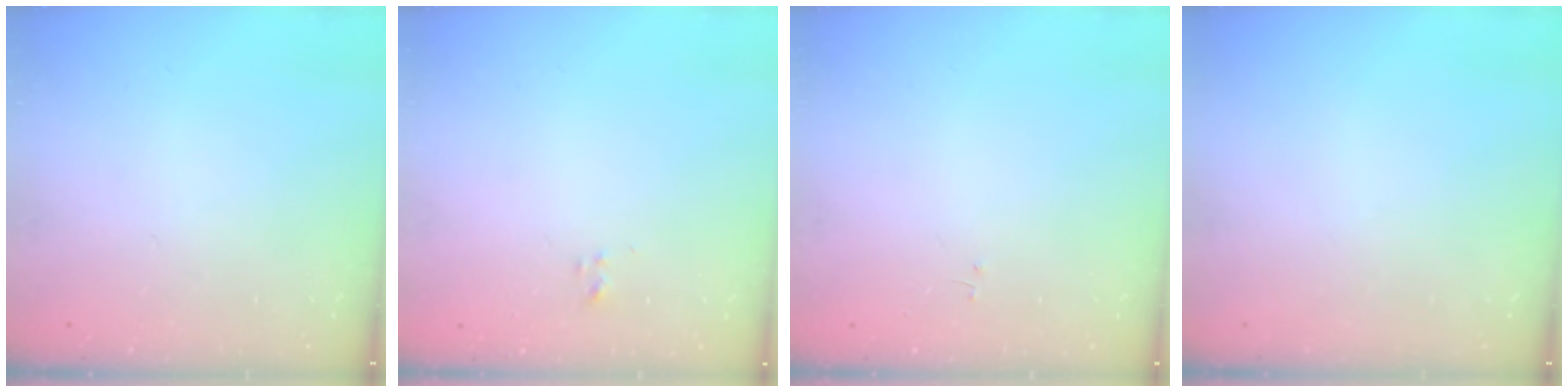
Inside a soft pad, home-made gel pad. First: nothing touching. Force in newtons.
{"total": 1.8, "press": 1.7, "slide": 0.3}
{"total": 0.0}
{"total": 0.0}